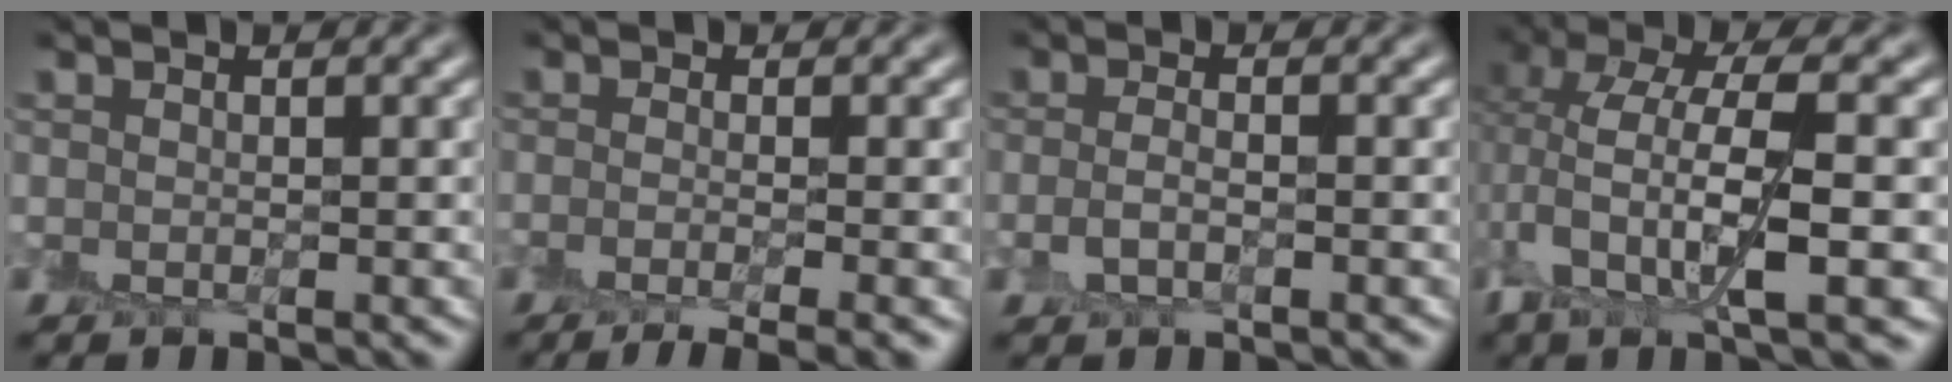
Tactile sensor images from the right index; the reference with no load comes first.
{"total": 4.6, "force": [-2.1, 1.3, 3.8], "torque": [-0.038, -0.004, -0.041]}
{"total": 1.4, "force": [-0.5, 0.6, 1.1], "torque": [-0.029, 0.001, -0.012]}
{"total": 7.6, "force": [0.5, 2.4, 7.2], "torque": [-0.142, 0.008, 0.004]}